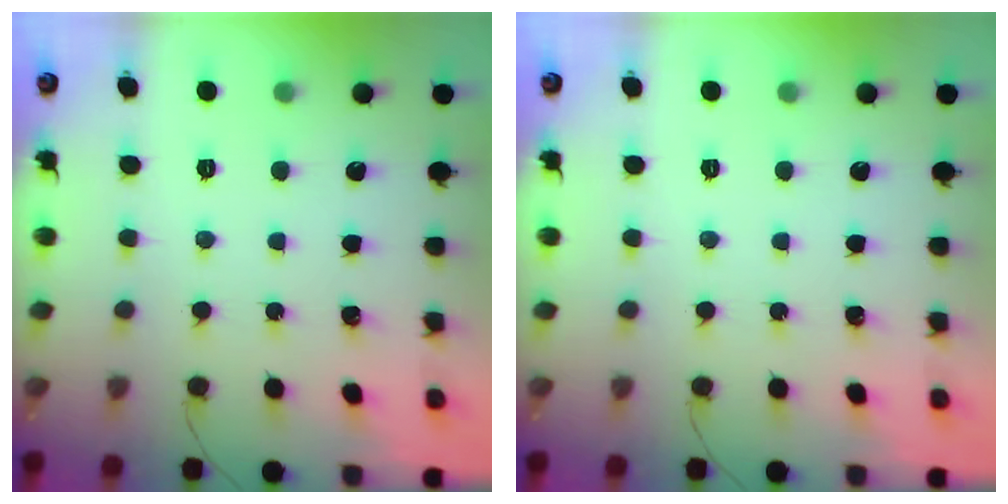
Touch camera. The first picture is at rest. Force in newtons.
{"total": 0.0}